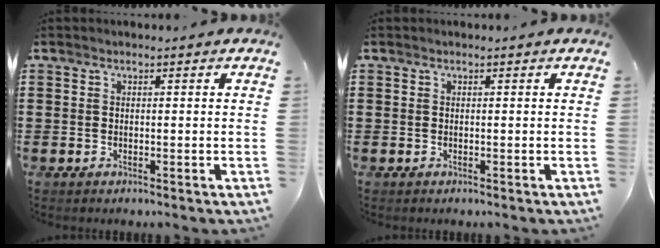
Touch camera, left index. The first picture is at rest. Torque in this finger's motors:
{"motor_torque": [-0.02, -0.02, 0.00, 0.00]}